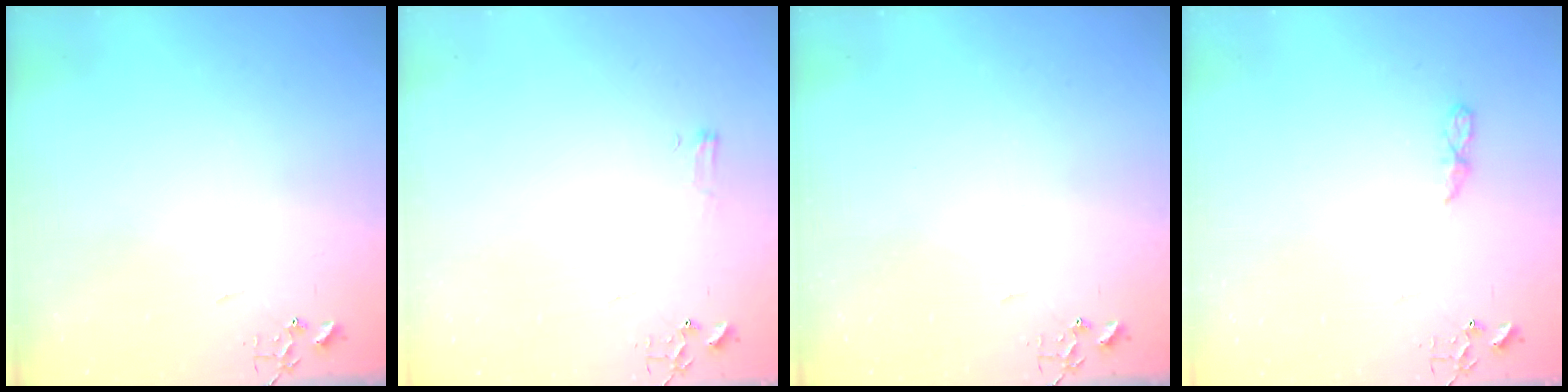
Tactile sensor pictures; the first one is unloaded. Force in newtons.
{"total": 4.4, "press": 4.3, "slide": 0.5}
{"total": 0.0}
{"total": 5.3, "press": 5.3, "slide": 0.7}